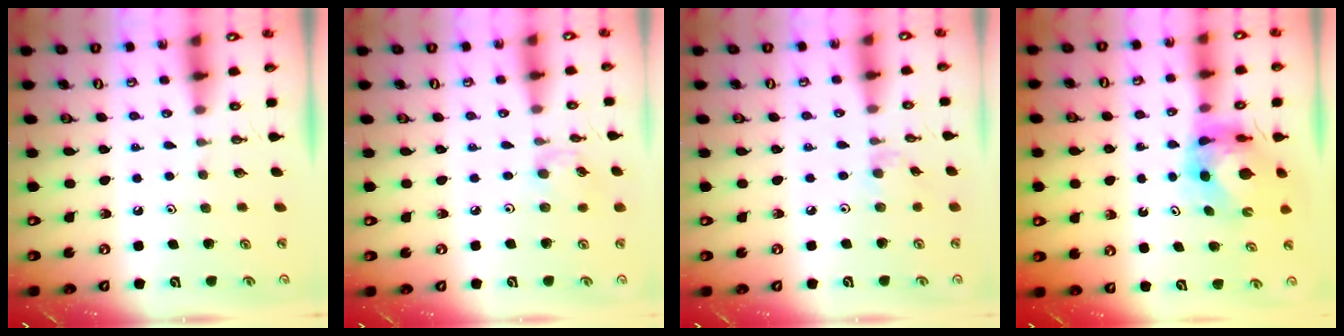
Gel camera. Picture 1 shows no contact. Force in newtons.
{"total": 2.7, "press": 2.7, "slide": 0.1}
{"total": 3.0, "press": 3.0, "slide": 0.5}
{"total": 6.9, "press": 6.8, "slide": 0.8}